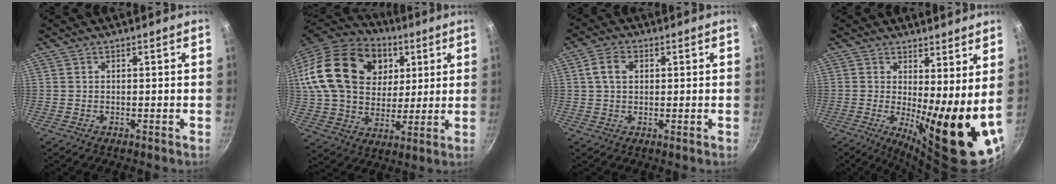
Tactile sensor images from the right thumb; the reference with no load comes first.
{"total": 30.2, "force": [10.1, 21.9, 18.2], "torque": [-0.354, 0.007, 0.180]}
{"total": 4.4, "force": [1.0, 3.2, 2.9], "torque": [-0.049, 0.008, 0.014]}
{"total": 15.5, "force": [0.9, 4.4, 14.8], "torque": [-0.183, -0.028, 0.019]}